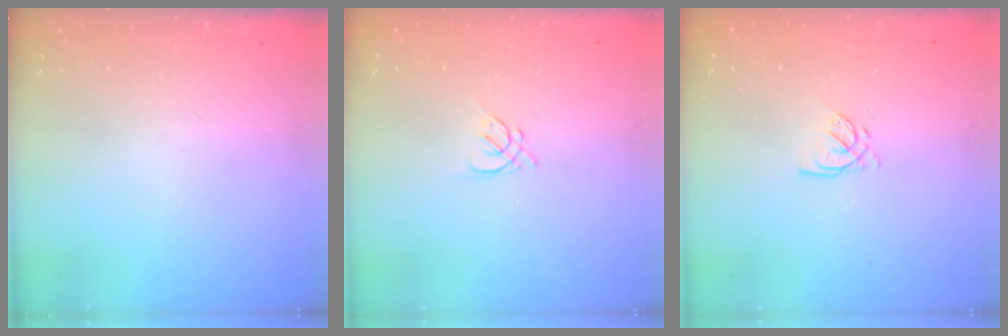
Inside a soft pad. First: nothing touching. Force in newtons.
{"total": 1.3, "press": 1.2, "slide": 0.5}
{"total": 3.1, "press": 3.1, "slide": 0.1}